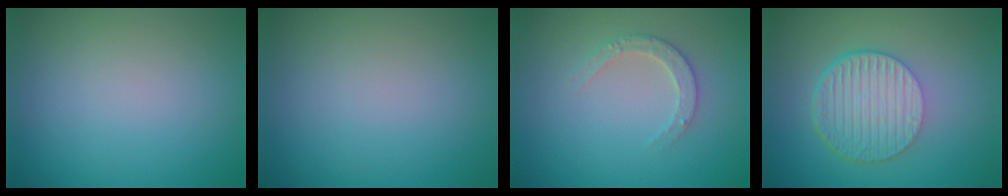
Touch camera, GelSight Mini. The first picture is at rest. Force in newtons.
{"total": 0.0}
{"total": 2.1, "press": 2.1, "slide": 0.3}
{"total": 6.7, "press": 4.4, "slide": 5.0}